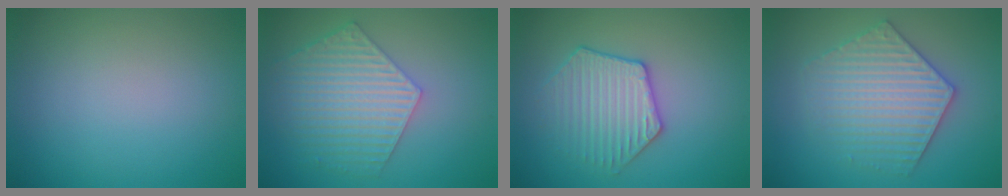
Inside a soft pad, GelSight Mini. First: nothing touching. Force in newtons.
{"total": 6.2, "press": 4.9, "slide": 3.9}
{"total": 3.6, "press": 3.5, "slide": 0.5}
{"total": 5.9, "press": 5.8, "slide": 0.9}